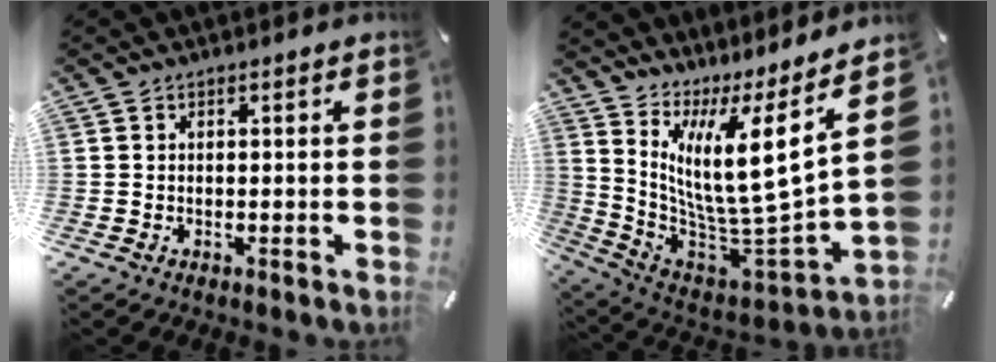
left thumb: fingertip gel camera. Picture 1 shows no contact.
{"total": 15.6, "force": [6.9, 3.3, 13.6], "torque": [-0.259, -0.088, 0.102]}